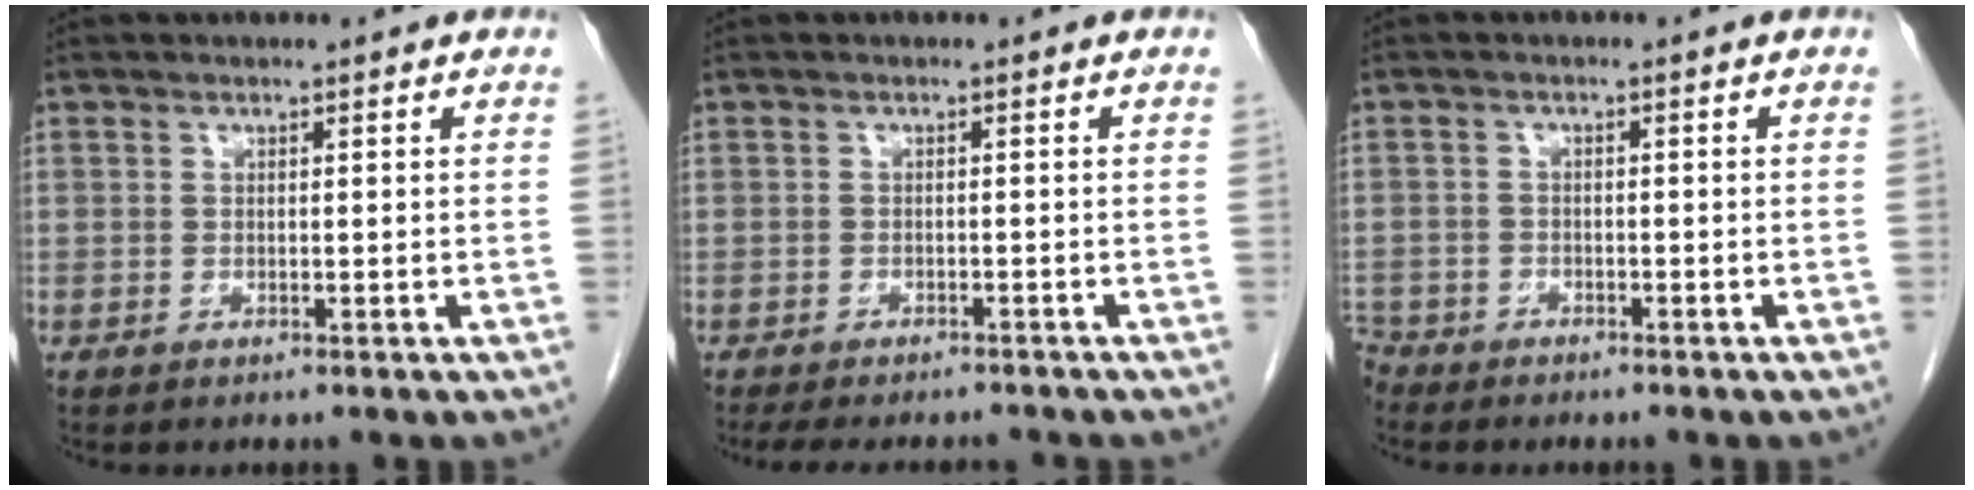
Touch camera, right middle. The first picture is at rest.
{"total": 8.8, "force": [-7.9, 2.3, 3.1], "torque": [-0.046, -0.007, -0.103]}
{"total": 4.2, "force": [-3.8, 1.8, 0.4], "torque": [-0.008, -0.003, -0.071]}